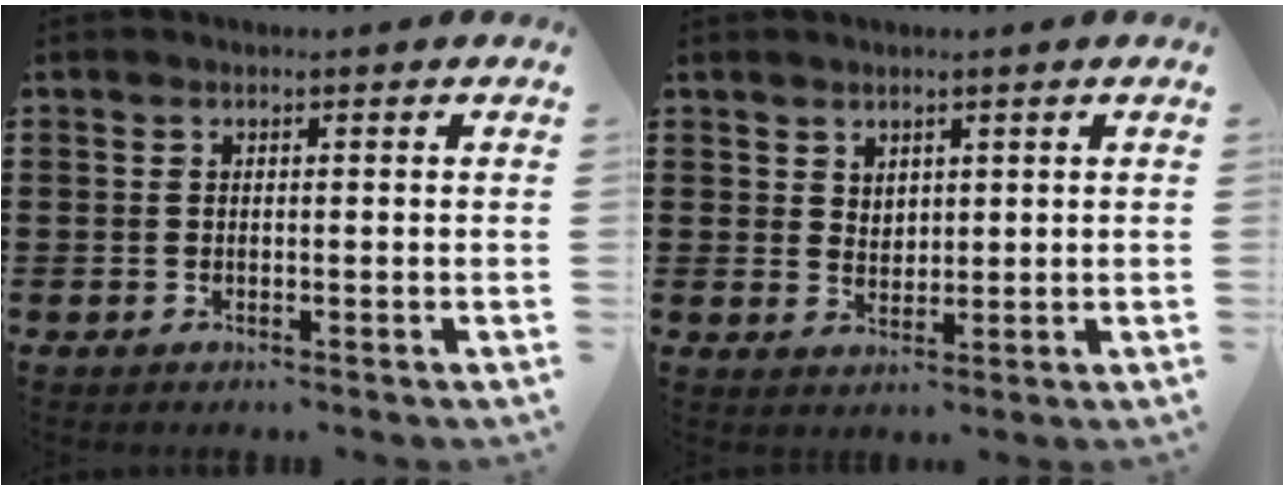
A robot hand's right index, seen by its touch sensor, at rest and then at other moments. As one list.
[{"total": 2.3, "force": [1.8, 1.3, 0.2], "torque": [-0.008, 0.005, 0.036]}]